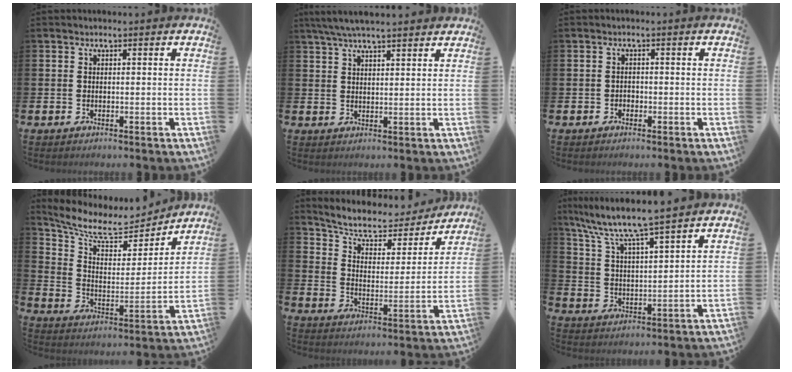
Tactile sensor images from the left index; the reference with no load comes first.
{"total": 5.1, "force": [4.6, 0.7, 2.0], "torque": [-0.045, -0.010, 0.084]}
{"total": 1.0, "force": [-0.6, 0.8, 0.1], "torque": [0.002, 0.002, -0.015]}
{"total": 8.8, "force": [7.7, 3.1, 2.8], "torque": [-0.095, -0.051, 0.134]}
{"total": 6.9, "force": [6.1, 2.6, 2.0], "torque": [-0.065, -0.044, 0.099]}
{"total": 7.6, "force": [7.0, 0.1, 3.0], "torque": [-0.087, -0.046, 0.117]}